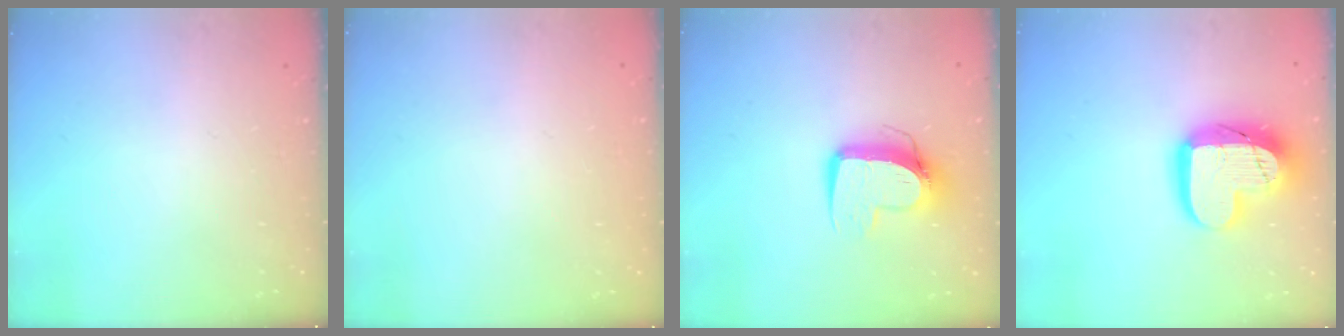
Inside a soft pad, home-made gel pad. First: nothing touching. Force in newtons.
{"total": 0.0}
{"total": 10.2, "press": 10.1, "slide": 1.1}
{"total": 18.4, "press": 18.3, "slide": 1.4}